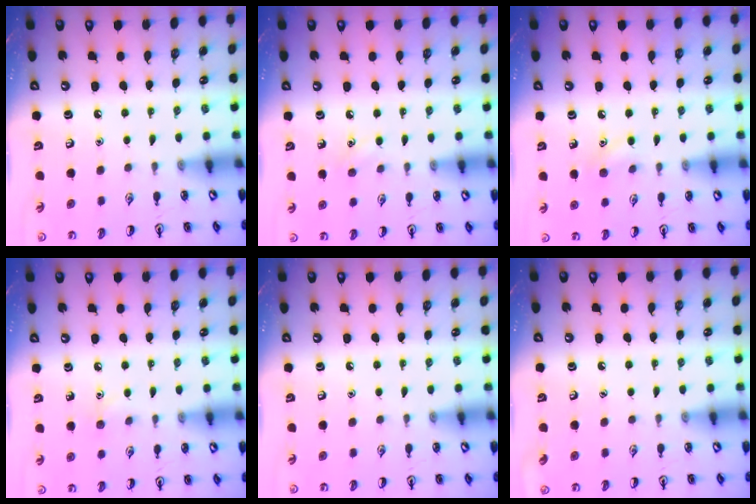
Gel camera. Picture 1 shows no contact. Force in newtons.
{"total": 5.9, "press": 5.6, "slide": 1.8}
{"total": 7.0, "press": 6.7, "slide": 2.0}
{"total": 4.7, "press": 4.4, "slide": 1.5}
{"total": 0.0}
{"total": 0.0}